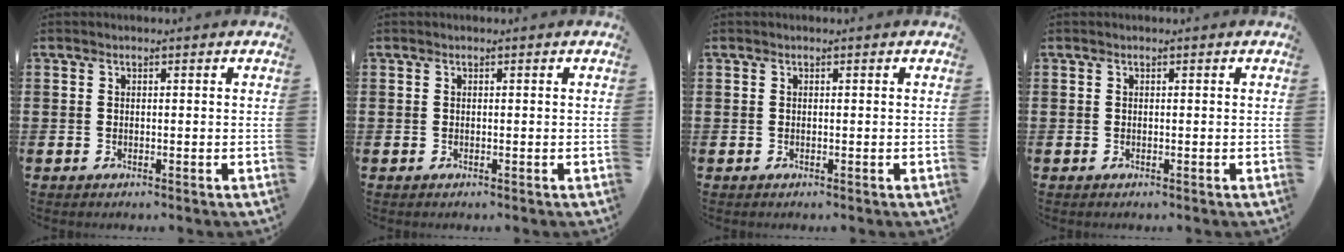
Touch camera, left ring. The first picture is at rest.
{"total": 0.0}
{"total": 0.0}
{"total": 0.0}